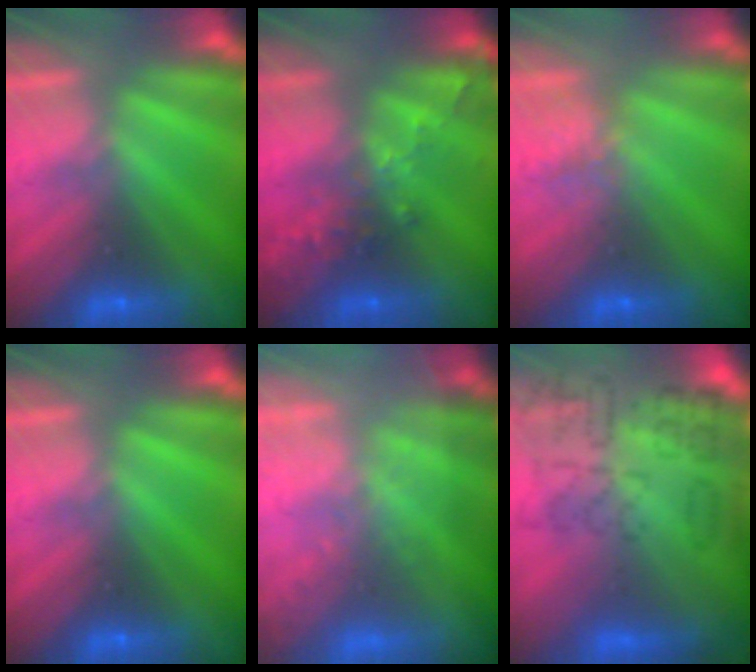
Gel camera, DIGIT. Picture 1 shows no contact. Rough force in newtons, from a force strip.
{"total": 2.7}
{"total": 2.5}
{"total": 0.0}
{"total": 7.7}
{"total": 9.4}